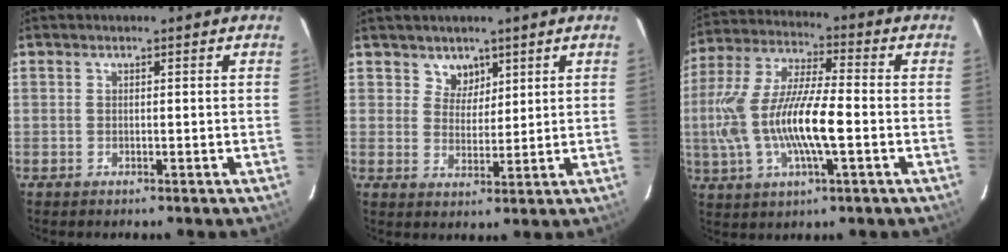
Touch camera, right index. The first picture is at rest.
{"total": 3.9, "force": [2.6, 2.9, 0.3], "torque": [0.003, 0.002, 0.046]}
{"total": 17.1, "force": [-2.8, 4.4, 16.3], "torque": [-0.326, -0.002, -0.053]}